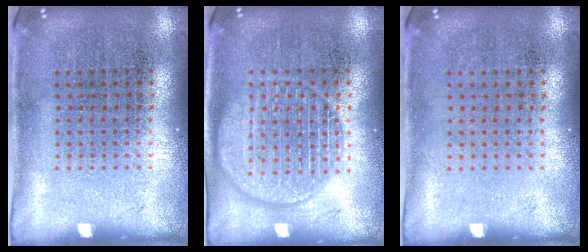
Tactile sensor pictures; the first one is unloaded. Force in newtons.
{"total": 3.3, "press": 3.3, "slide": 0.5}
{"total": 0.0}